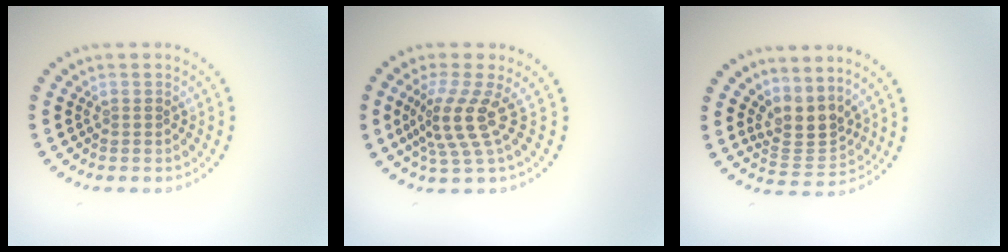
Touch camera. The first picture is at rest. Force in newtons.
{"total": 3.9, "press": 2.7, "slide": 2.8}
{"total": 3.2, "press": 2.5, "slide": 2.0}